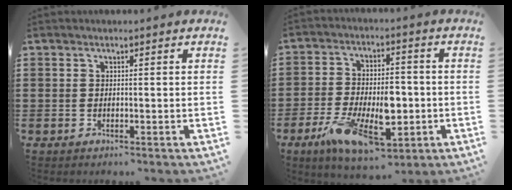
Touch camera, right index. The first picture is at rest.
{"total": 13.0, "force": [-4.6, 6.2, 10.5], "torque": [-0.178, 0.006, -0.076]}